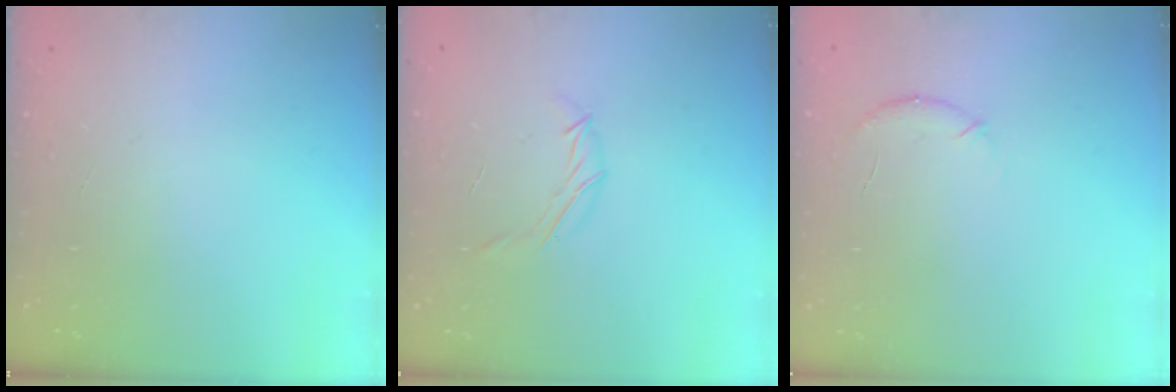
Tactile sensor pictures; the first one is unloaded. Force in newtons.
{"total": 4.5, "press": 4.4, "slide": 0.9}
{"total": 5.7, "press": 5.6, "slide": 1.3}